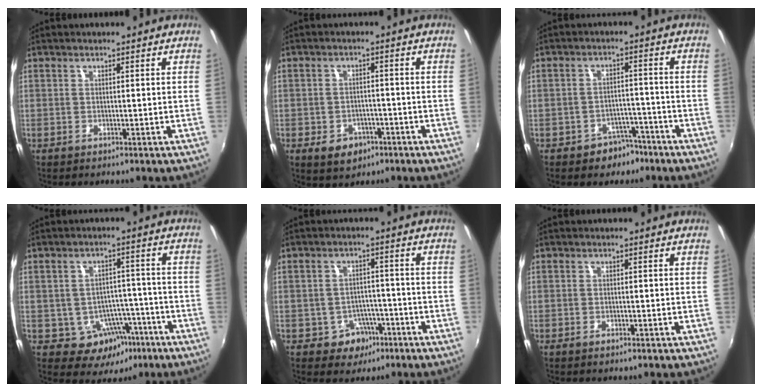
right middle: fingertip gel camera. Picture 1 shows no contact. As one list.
[{"total": 5.8, "force": [-3.1, 4.2, 2.4], "torque": [-0.063, 0.001, -0.037]}, {"total": 5.6, "force": [-4.0, 3.7, 1.2], "torque": [-0.030, 0.021, -0.046]}, {"total": 8.6, "force": [-4.2, 6.9, 2.9], "torque": [-0.051, 0.028, -0.034]}, {"total": 5.4, "force": [-3.0, 4.3, 1.4], "torque": [-0.037, 0.014, -0.031]}, {"total": 1.0, "force": [-0.8, 0.3, 0.5], "torque": [-0.010, -0.005, -0.016]}]